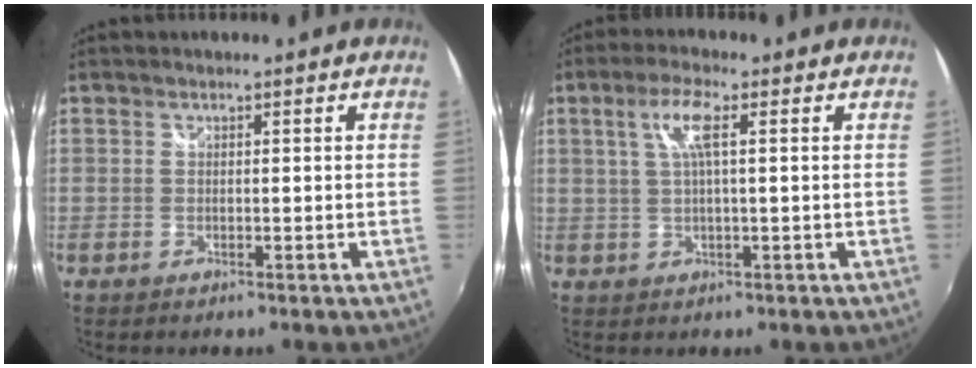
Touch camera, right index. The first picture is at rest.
{"total": 5.3, "force": [1.5, 0.6, 5.0], "torque": [-0.101, 0.006, 0.031]}